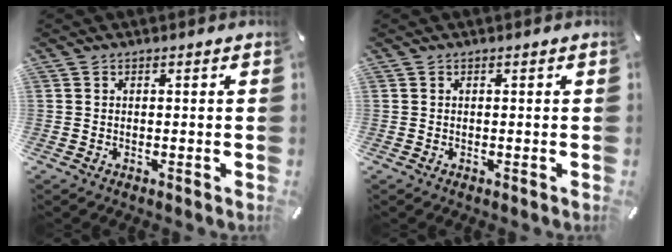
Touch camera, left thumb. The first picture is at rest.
{"total": 0.0}